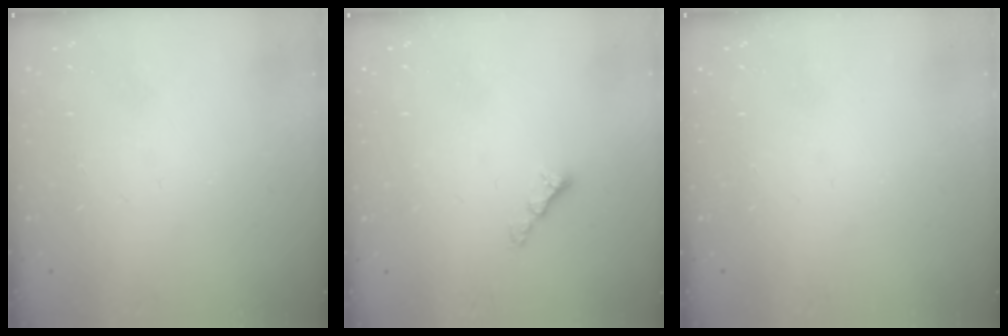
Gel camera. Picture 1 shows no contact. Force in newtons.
{"total": 4.0, "press": 3.9, "slide": 0.6}
{"total": 0.0}